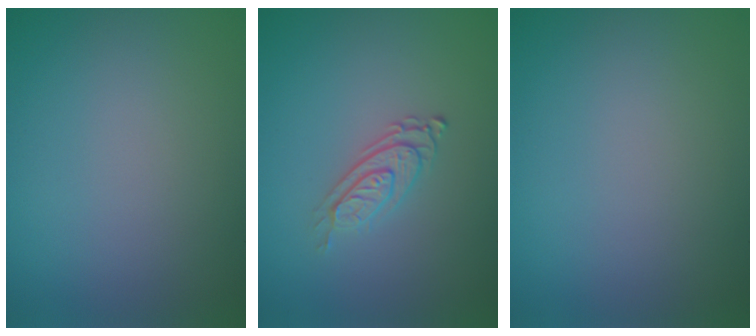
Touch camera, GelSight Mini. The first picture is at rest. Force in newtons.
{"total": 2.7, "press": 2.0, "slide": 1.8}
{"total": 0.0}